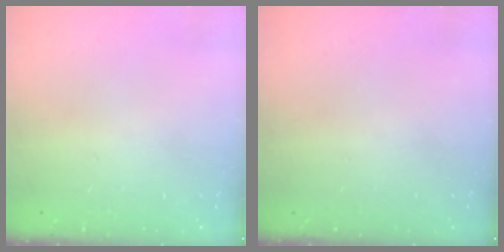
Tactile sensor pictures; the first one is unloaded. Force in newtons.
{"total": 0.0}